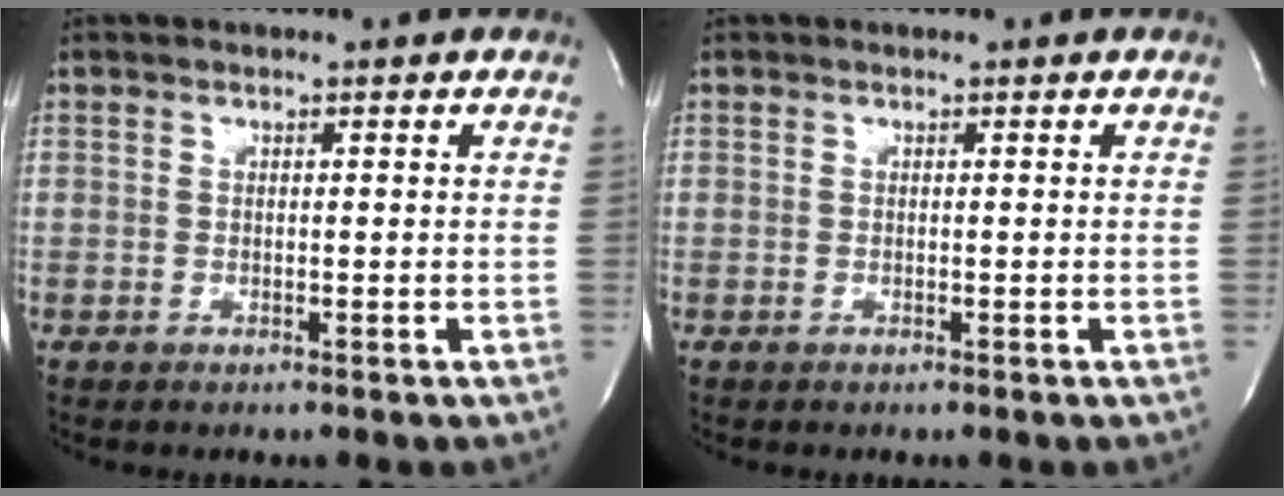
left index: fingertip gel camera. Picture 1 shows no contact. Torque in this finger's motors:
{"motor_torque": [0.00, 0.00, 0.00, 0.00]}